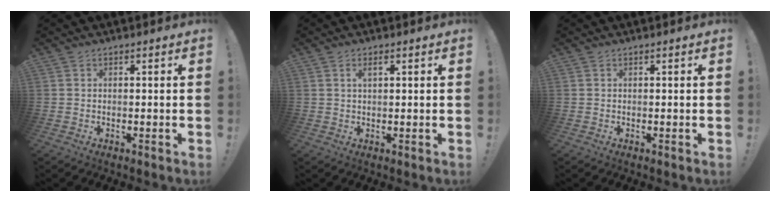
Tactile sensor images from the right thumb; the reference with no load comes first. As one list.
[{"total": 1.9, "force": [0.8, 0.6, 1.6], "torque": [-0.018, -0.003, 0.011]}, {"total": 0.0}]